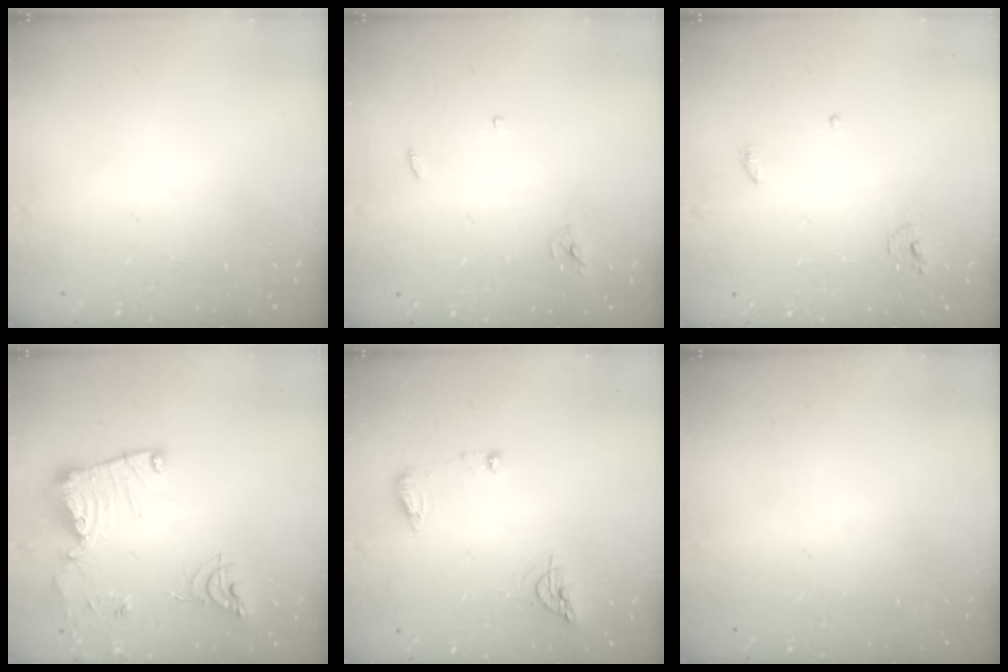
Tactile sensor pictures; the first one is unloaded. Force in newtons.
{"total": 2.4, "press": 2.4, "slide": 0.1}
{"total": 3.8, "press": 3.8, "slide": 0.4}
{"total": 18.4, "press": 18.3, "slide": 1.9}
{"total": 8.0, "press": 8.0, "slide": 0.9}
{"total": 0.0}